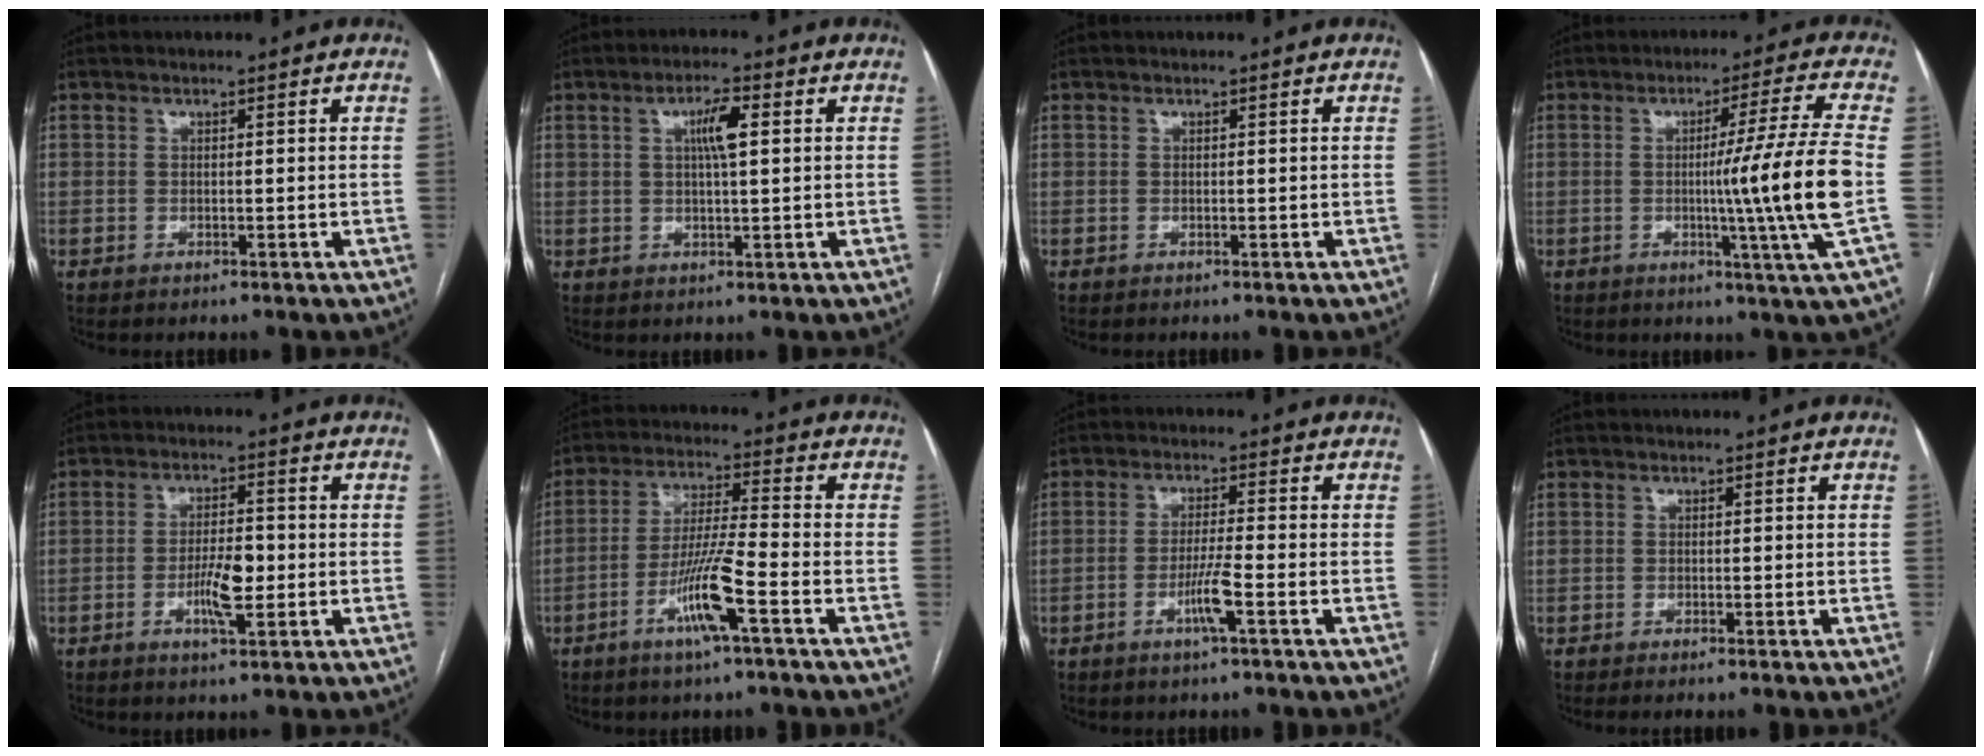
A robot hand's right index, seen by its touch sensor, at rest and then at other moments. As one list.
[{"total": 4.7, "force": [1.3, 0.7, 4.5], "torque": [-0.081, 0.006, 0.021]}, {"total": 0.0}, {"total": 12.3, "force": [-1.6, -3.5, 11.7], "torque": [-0.178, -0.022, -0.024]}, {"total": 5.8, "force": [-1.5, 1.4, 5.4], "torque": [-0.099, 0.001, -0.024]}, {"total": 9.4, "force": [-4.4, -0.2, 8.3], "torque": [-0.162, -0.005, -0.085]}, {"total": 4.4, "force": [-2.0, -0.5, 3.9], "torque": [-0.075, -0.007, -0.040]}, {"total": 1.3, "force": [-1.0, -0.2, 0.7], "torque": [-0.010, 0.002, -0.015]}]